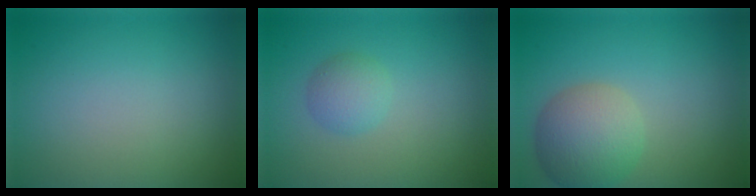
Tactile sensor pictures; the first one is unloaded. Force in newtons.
{"total": 1.9, "press": 1.9, "slide": 0.0}
{"total": 5.4, "press": 5.4, "slide": 0.3}